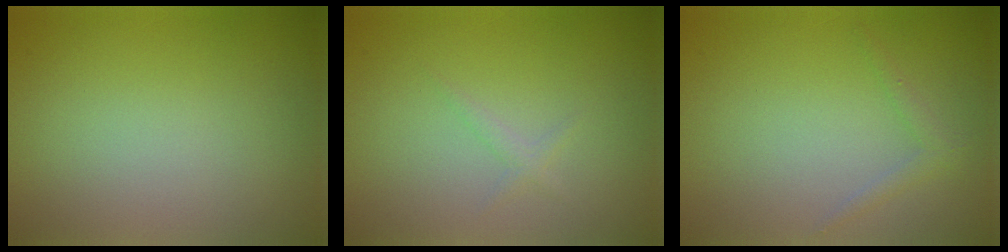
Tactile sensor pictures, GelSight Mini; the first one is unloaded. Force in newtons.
{"total": 0.8, "press": 0.8, "slide": 0.0}
{"total": 1.1, "press": 1.1, "slide": 0.1}